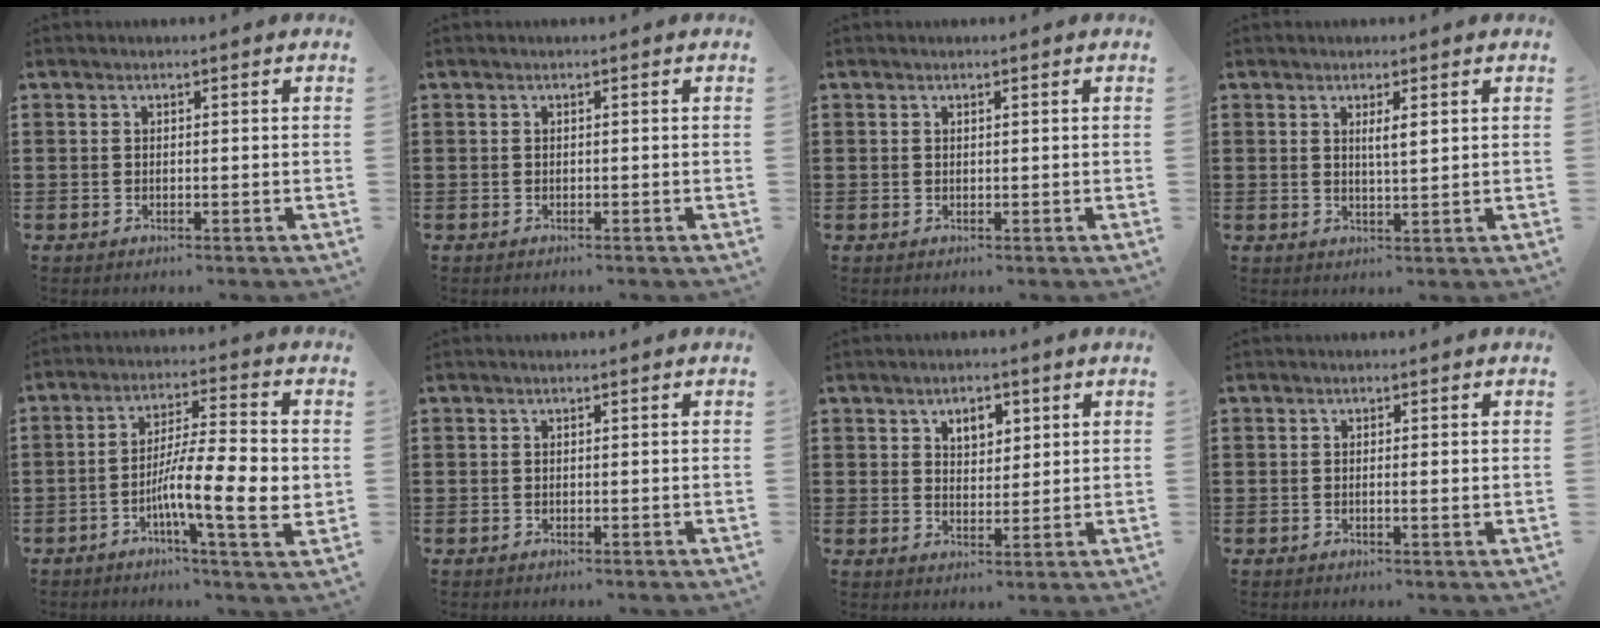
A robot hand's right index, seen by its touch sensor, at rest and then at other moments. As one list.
[{"total": 0.0}, {"total": 0.6, "force": [0.3, 0.5, 0.0], "torque": [-0.002, 0.003, 0.006]}, {"total": 2.3, "force": [0.8, 0.3, 2.2], "torque": [-0.044, 0.003, 0.011]}, {"total": 11.8, "force": [-2.3, 2.1, 11.4], "torque": [-0.200, -0.009, -0.044]}, {"total": 0.0}, {"total": 3.6, "force": [1.9, 2.2, 2.1], "torque": [-0.034, 0.004, 0.030]}, {"total": 0.9, "force": [0.0, 0.1, 0.9], "torque": [-0.016, -0.002, 0.000]}]